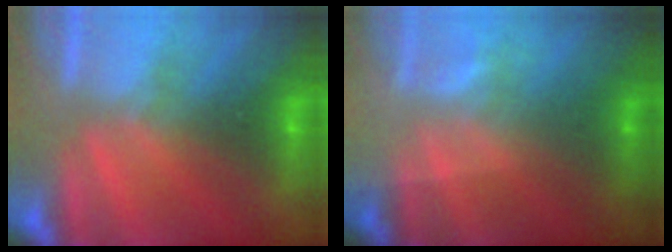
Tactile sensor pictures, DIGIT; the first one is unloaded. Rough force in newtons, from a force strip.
{"total": 1.7}